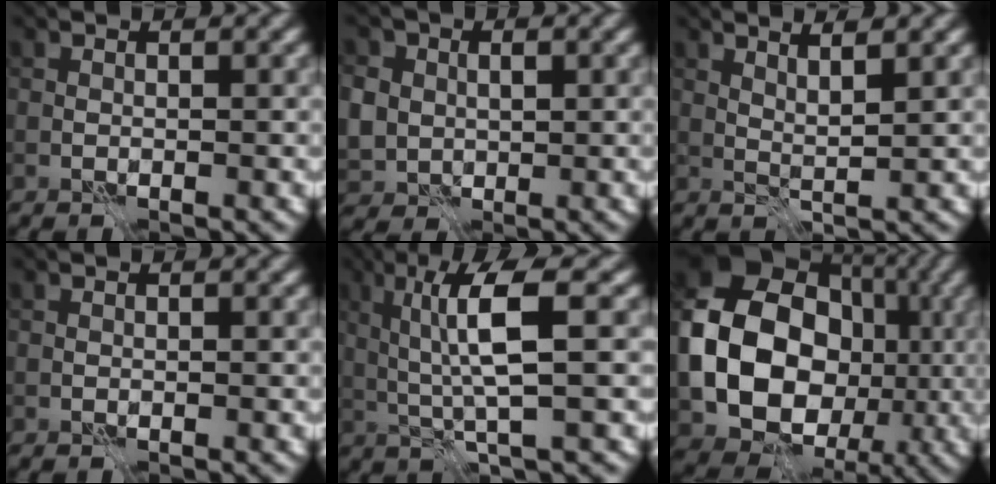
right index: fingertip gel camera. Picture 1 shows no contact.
{"total": 6.3, "force": [0.9, 5.6, 2.7], "torque": [-0.068, 0.016, 0.004]}
{"total": 2.4, "force": [1.6, 0.5, 1.7], "torque": [-0.023, -0.001, 0.025]}
{"total": 0.0}
{"total": 5.9, "force": [1.0, 0.8, 5.8], "torque": [-0.121, 0.006, 0.022]}
{"total": 16.4, "force": [-1.1, 13.1, 9.7], "torque": [-0.187, -0.003, -0.027]}